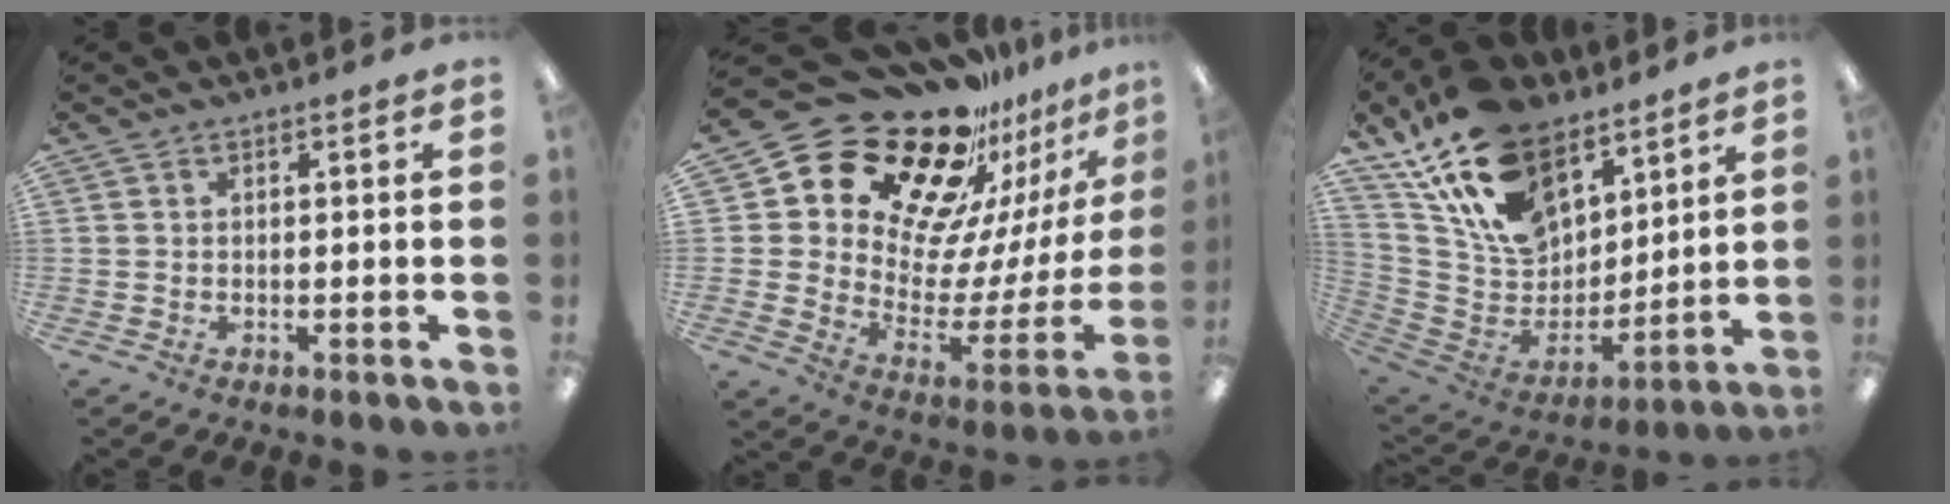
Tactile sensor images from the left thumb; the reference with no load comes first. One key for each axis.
{"total": 23.7, "fx": 18.6, "fy": 11.8, "fz": 8.8, "tx": -0.135, "ty": -0.151, "tz": 0.340}
{"total": 20.8, "fx": 13.7, "fy": 12.2, "fz": 10.0, "tx": -0.199, "ty": -0.073, "tz": 0.258}